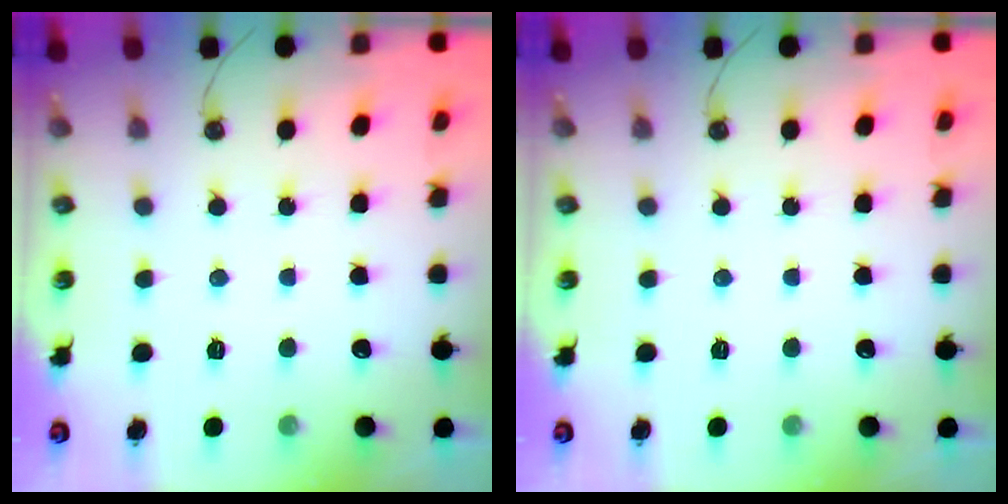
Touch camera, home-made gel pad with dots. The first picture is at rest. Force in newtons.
{"total": 0.0}